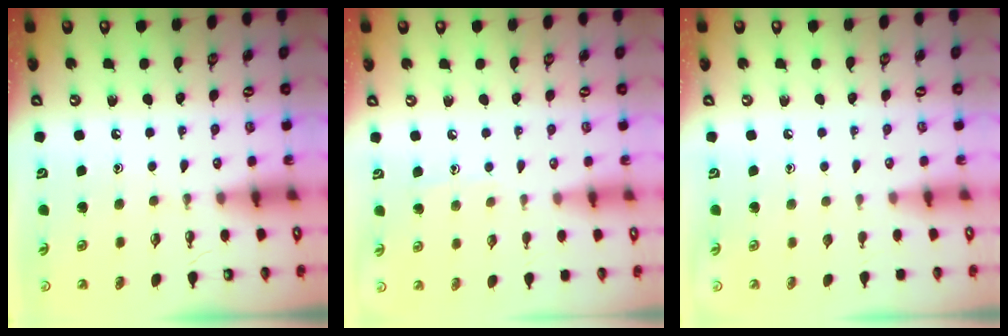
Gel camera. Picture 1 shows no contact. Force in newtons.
{"total": 4.4, "press": 4.4, "slide": 0.5}
{"total": 0.0}